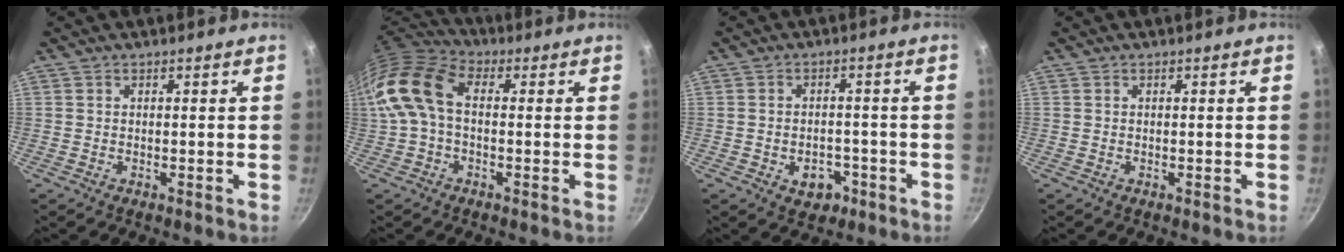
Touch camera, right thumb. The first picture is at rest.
{"total": 13.4, "force": [0.6, 8.5, 10.4], "torque": [-0.201, 0.032, -0.007]}
{"total": 5.3, "force": [-2.4, 3.8, 2.8], "torque": [-0.023, 0.019, -0.024]}
{"total": 0.0}